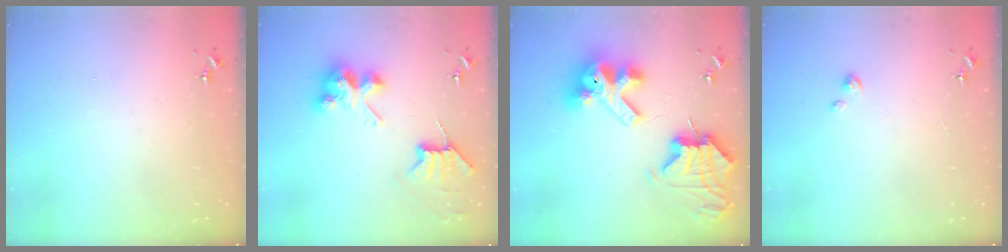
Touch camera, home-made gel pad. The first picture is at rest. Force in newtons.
{"total": 8.7, "press": 8.6, "slide": 1.4}
{"total": 13.4, "press": 13.3, "slide": 1.9}
{"total": 2.2, "press": 2.2, "slide": 0.3}